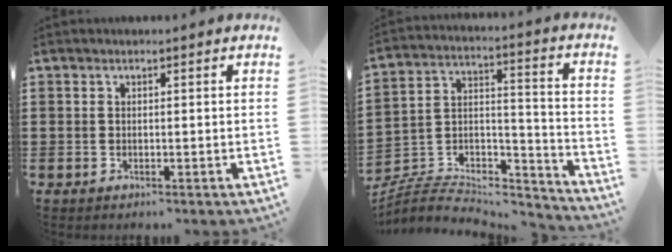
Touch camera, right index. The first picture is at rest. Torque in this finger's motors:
{"motor_torque": [-2.14, 0.00, -1.05, -0.21]}